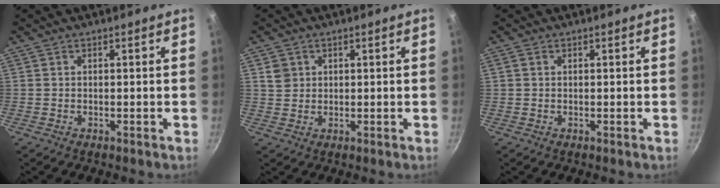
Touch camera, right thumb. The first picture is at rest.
{"total": 3.0, "force": [1.0, 2.7, 0.9], "torque": [-0.002, 0.005, 0.019]}
{"total": 0.8, "force": [0.2, 0.7, 0.4], "torque": [-0.006, 0.002, 0.002]}